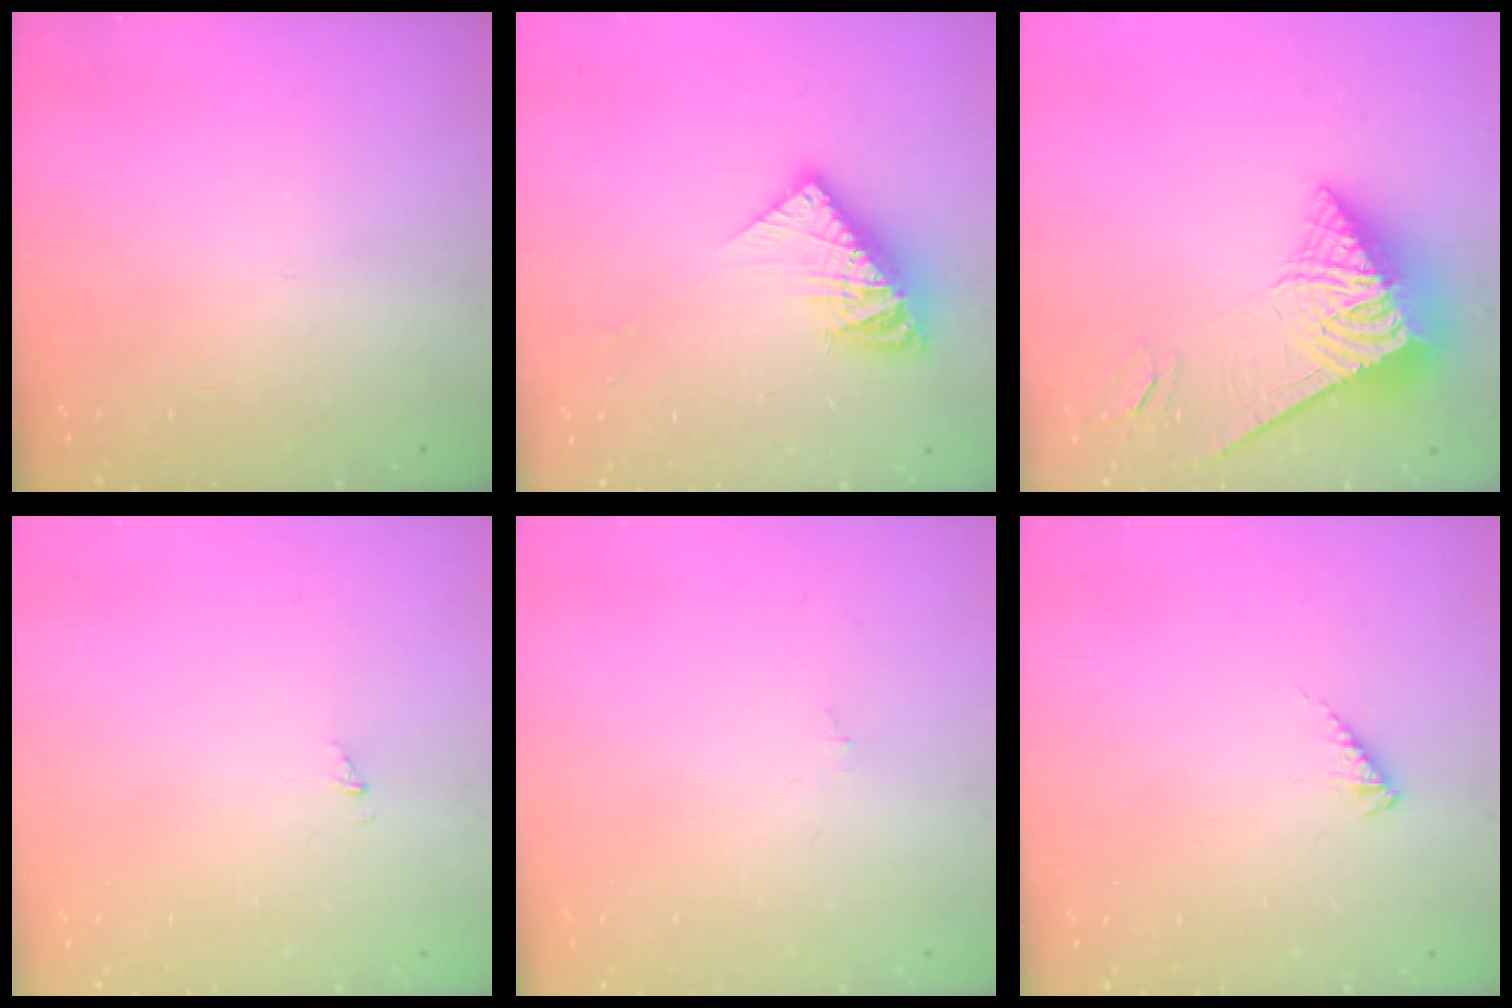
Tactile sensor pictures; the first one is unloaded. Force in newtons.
{"total": 12.6, "press": 12.5, "slide": 1.4}
{"total": 8.6, "press": 8.5, "slide": 0.9}
{"total": 0.7, "press": 0.7, "slide": 0.0}
{"total": 0.0}
{"total": 3.0, "press": 2.9, "slide": 0.5}